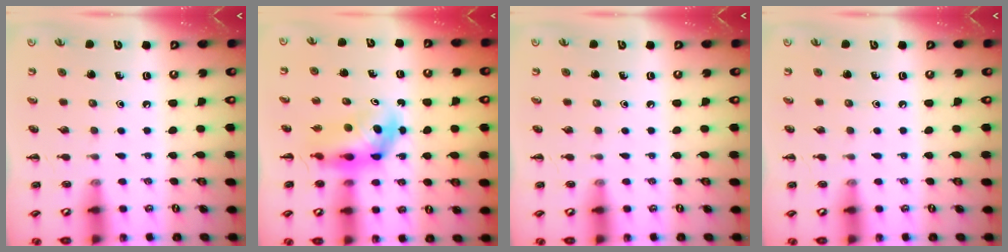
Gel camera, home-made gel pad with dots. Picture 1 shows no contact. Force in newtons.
{"total": 6.1, "press": 6.0, "slide": 1.2}
{"total": 0.0}
{"total": 0.0}